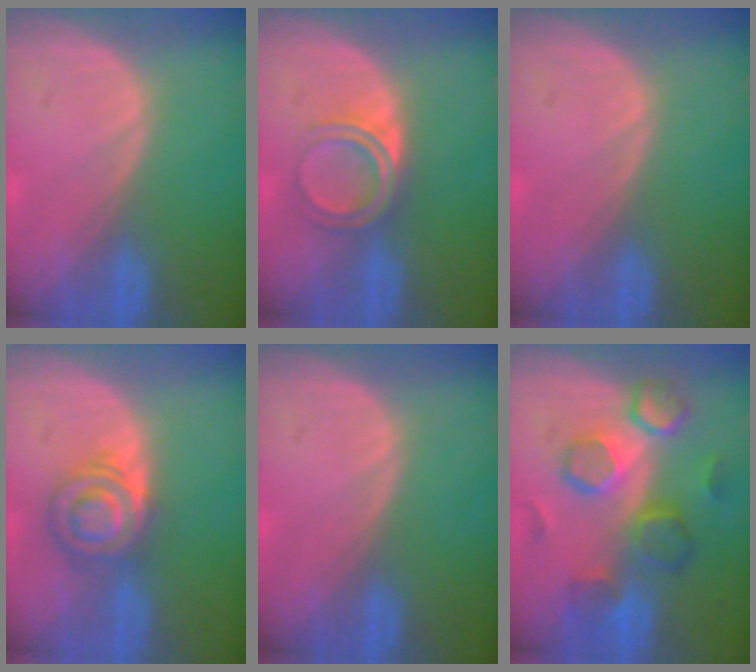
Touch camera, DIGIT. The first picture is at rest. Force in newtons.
{"total": 4.9, "press": 4.2, "slide": 2.5}
{"total": 0.0}
{"total": 5.9, "press": 5.9, "slide": 0.6}
{"total": 0.0}
{"total": 8.6, "press": 8.5, "slide": 1.6}